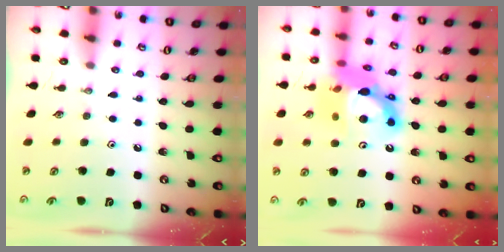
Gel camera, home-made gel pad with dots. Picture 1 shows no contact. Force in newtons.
{"total": 16.7, "press": 16.6, "slide": 1.9}